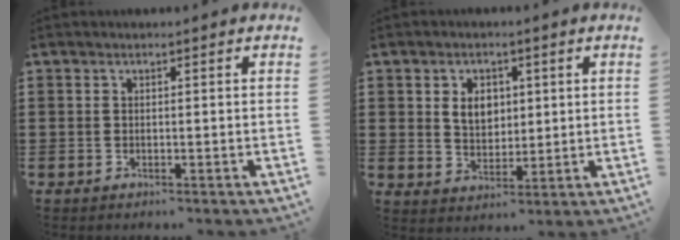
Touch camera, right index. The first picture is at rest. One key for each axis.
{"total": 4.8, "fx": 1.1, "fy": 3.6, "fz": 2.9, "tx": -0.062, "ty": 0.010, "tz": 0.016}